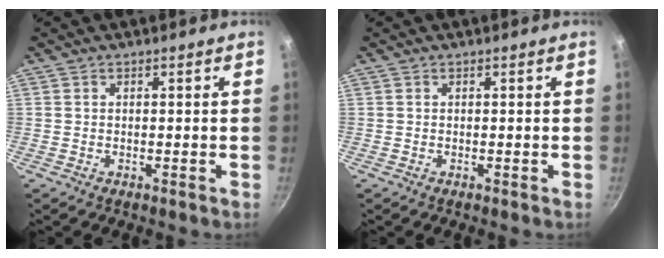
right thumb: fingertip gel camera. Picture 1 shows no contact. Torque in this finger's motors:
{"motor_torque": [0.01, -0.01, 0.00, 0.00, 0.00]}